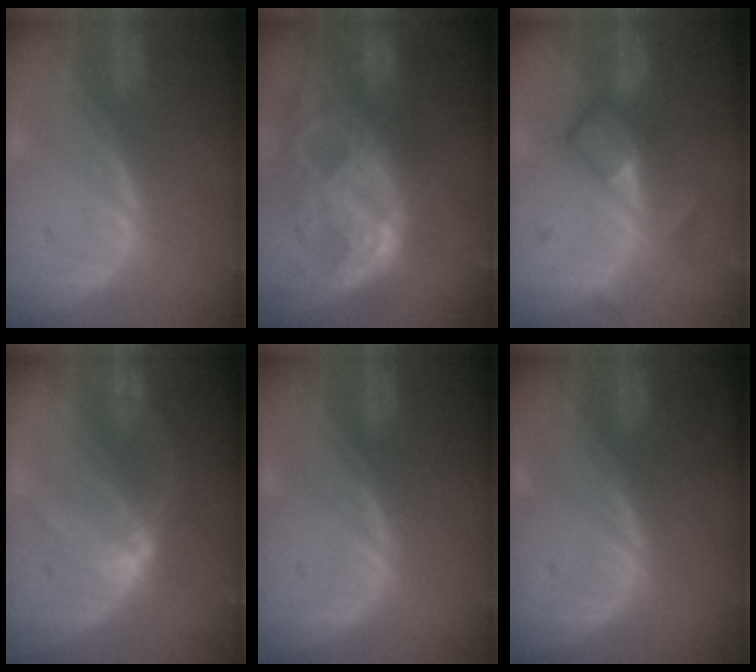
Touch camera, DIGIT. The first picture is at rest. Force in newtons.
{"total": 11.2, "press": 9.4, "slide": 6.0}
{"total": 4.9, "press": 4.8, "slide": 0.6}
{"total": 5.1, "press": 4.9, "slide": 1.5}
{"total": 0.0}
{"total": 0.0}